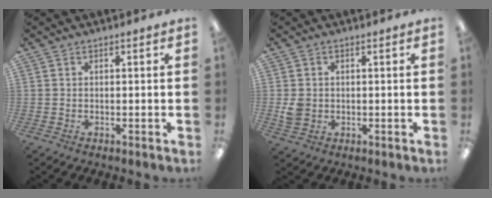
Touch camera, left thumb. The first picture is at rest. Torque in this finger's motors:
{"motor_torque": [-0.26, 0.28, 0.29, -0.34, 0.00]}